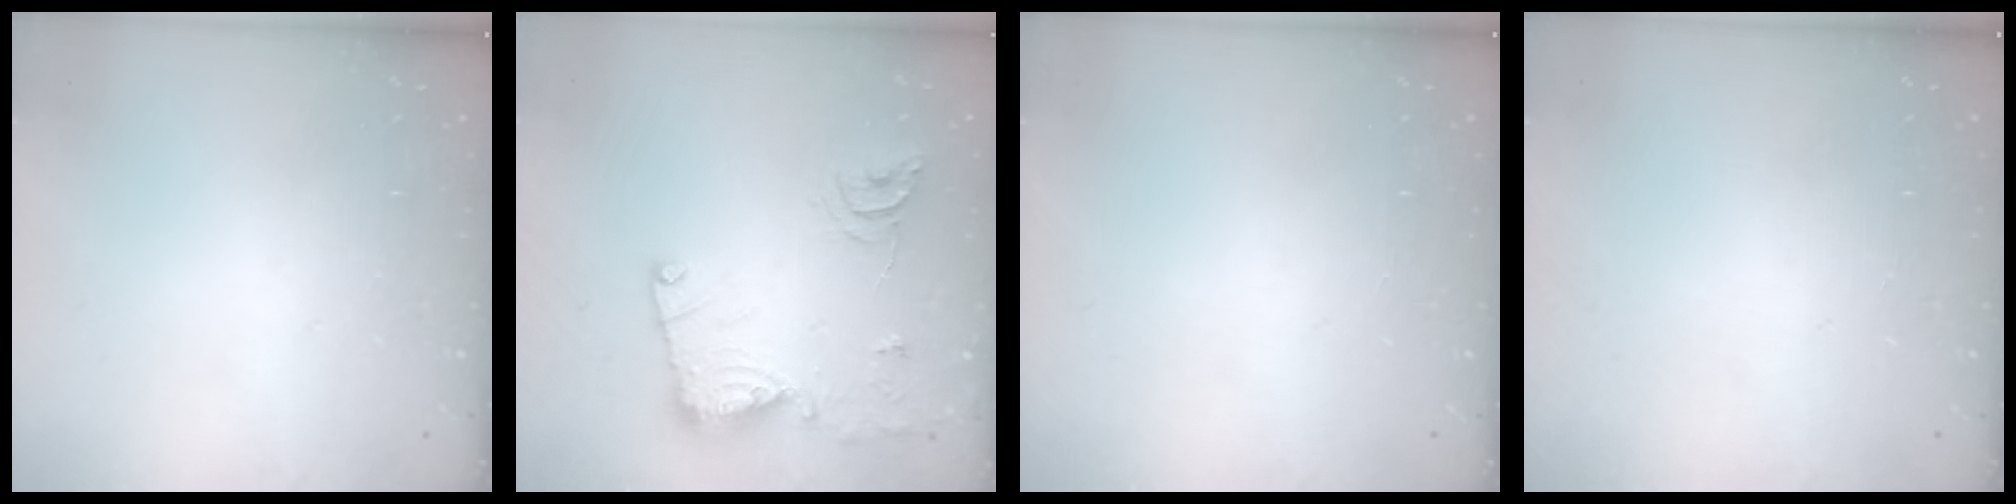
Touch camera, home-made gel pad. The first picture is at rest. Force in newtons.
{"total": 14.7, "press": 14.7, "slide": 0.7}
{"total": 0.0}
{"total": 0.0}